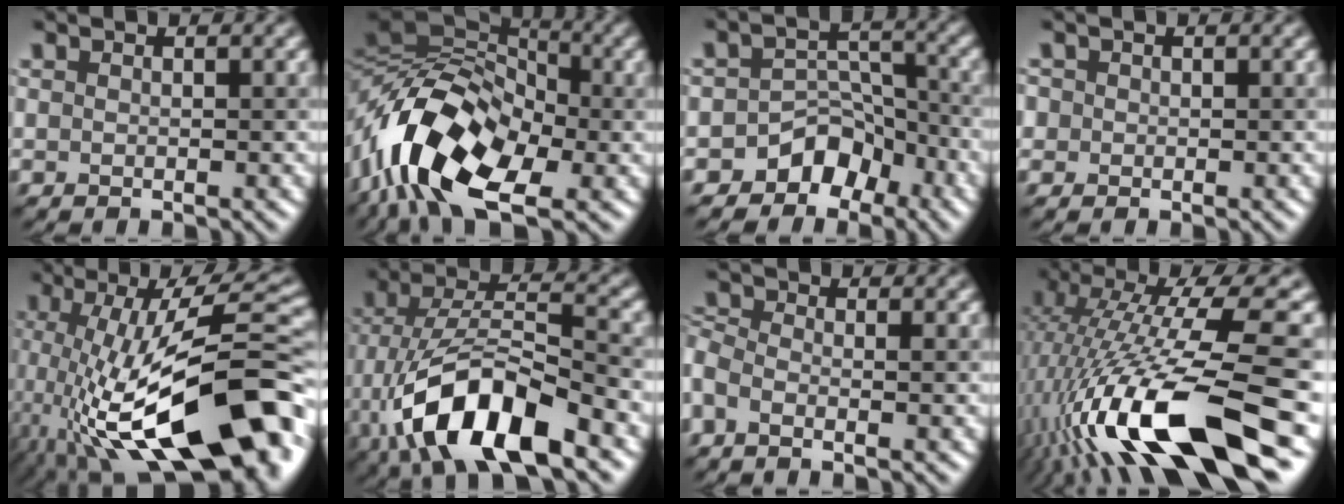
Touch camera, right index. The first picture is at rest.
{"total": 14.4, "force": [-4.4, 8.3, 10.9], "torque": [-0.203, 0.018, -0.098]}
{"total": 5.4, "force": [-3.7, 3.6, 1.6], "torque": [0.005, 0.017, -0.061]}
{"total": 1.4, "force": [0.3, 1.3, 0.3], "torque": [-0.002, 0.005, -0.007]}
{"total": 17.2, "force": [-4.6, 6.2, 15.3], "torque": [-0.236, 0.018, -0.080]}
{"total": 11.8, "force": [-5.6, 4.7, 9.2], "torque": [-0.180, 0.003, -0.104]}
{"total": 2.4, "force": [-0.8, 1.2, 1.9], "torque": [-0.047, -0.001, -0.030]}
{"total": 16.0, "force": [-5.3, 4.0, 14.5], "torque": [-0.266, 0.007, -0.083]}